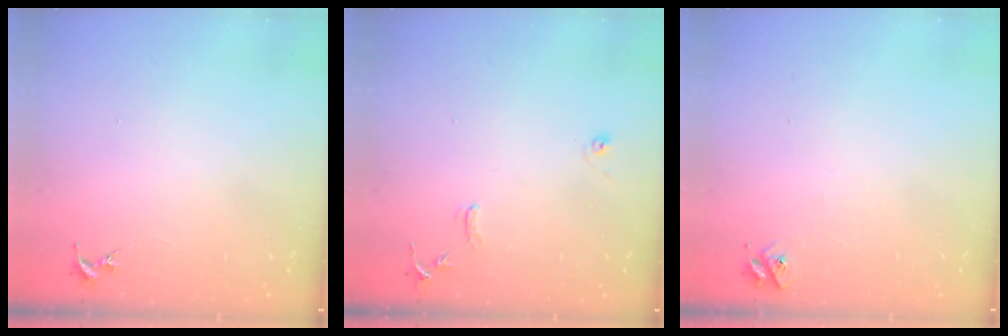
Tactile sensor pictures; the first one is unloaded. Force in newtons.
{"total": 7.6, "press": 7.5, "slide": 0.9}
{"total": 2.8, "press": 2.8, "slide": 0.3}